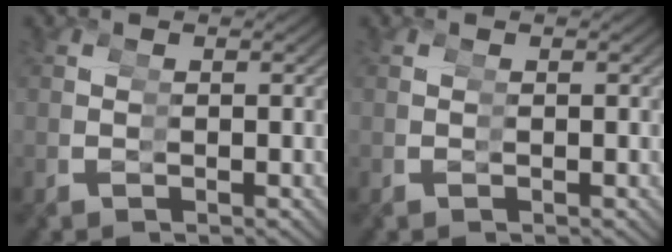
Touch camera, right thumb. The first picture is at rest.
{"total": 0.0}